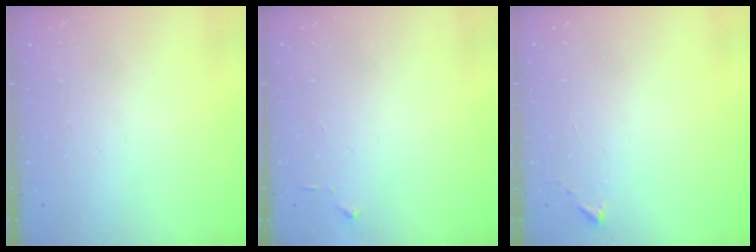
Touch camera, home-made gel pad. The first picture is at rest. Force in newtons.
{"total": 3.0, "press": 2.9, "slide": 0.4}
{"total": 2.7, "press": 2.7, "slide": 0.5}